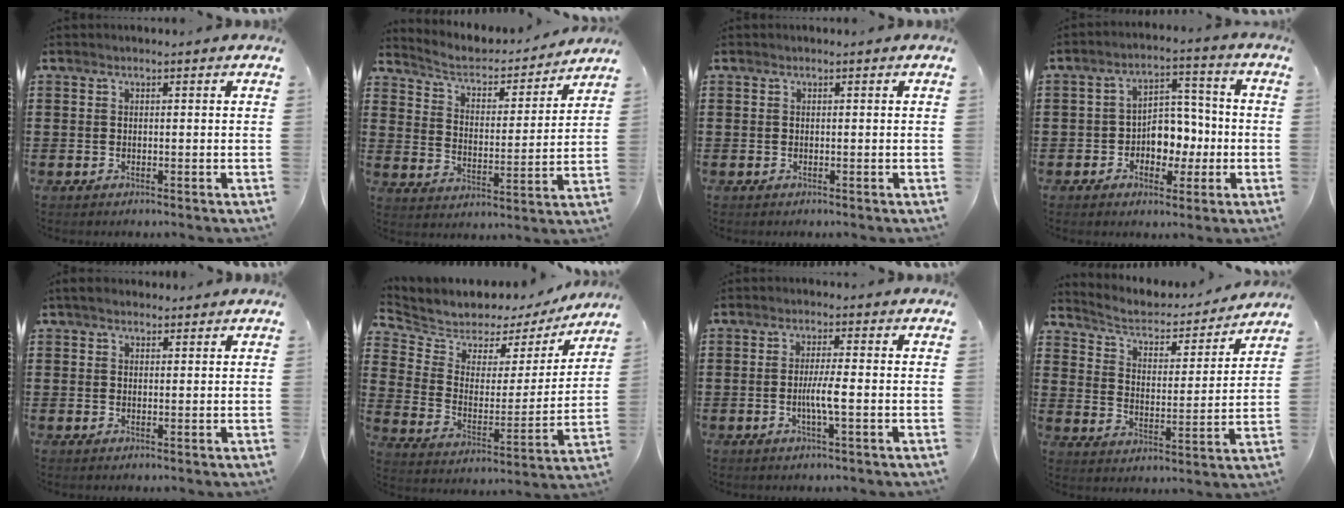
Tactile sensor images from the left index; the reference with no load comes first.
{"total": 3.8, "force": [3.4, 1.0, 1.4], "torque": [-0.049, -0.031, 0.049]}
{"total": 0.0}
{"total": 5.9, "force": [-1.3, 4.6, 3.4], "torque": [-0.057, 0.006, -0.029]}
{"total": 1.9, "force": [1.6, 0.9, 0.7], "torque": [-0.018, 0.007, 0.031]}
{"total": 4.9, "force": [4.3, 2.2, -0.1], "torque": [-0.039, -0.037, 0.070]}
{"total": 4.0, "force": [-0.9, 0.0, 3.9], "torque": [-0.074, -0.008, -0.019]}
{"total": 3.8, "force": [3.4, 1.2, 1.2], "torque": [-0.045, -0.030, 0.049]}